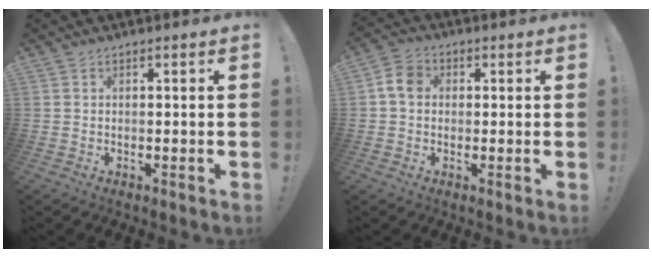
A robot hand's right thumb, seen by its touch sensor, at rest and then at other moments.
{"total": 6.0, "force": [0.6, 4.6, 3.7], "torque": [-0.059, 0.015, 0.016]}